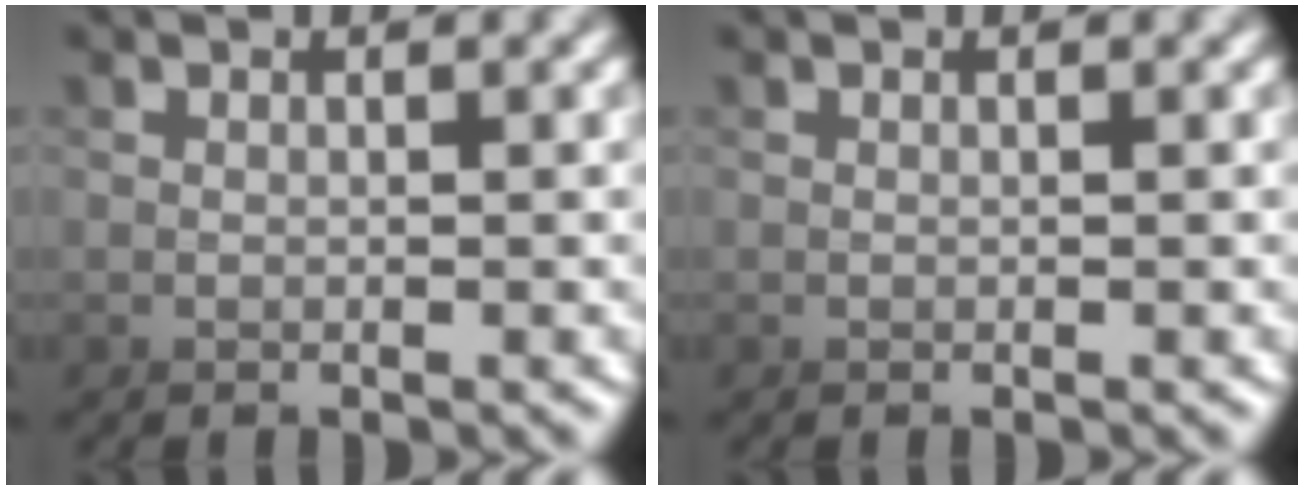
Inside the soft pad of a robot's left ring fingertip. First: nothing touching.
{"total": 0.0}